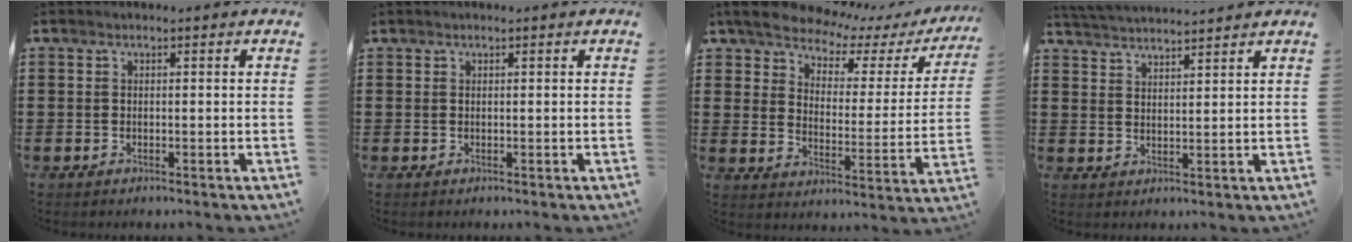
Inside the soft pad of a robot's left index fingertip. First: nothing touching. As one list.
[{"total": 0.0}, {"total": 6.3, "force": [6.0, 1.3, 1.5], "torque": [-0.065, -0.040, 0.102]}, {"total": 3.1, "force": [3.1, -0.5, 0.0], "torque": [-0.011, -0.014, 0.055]}]